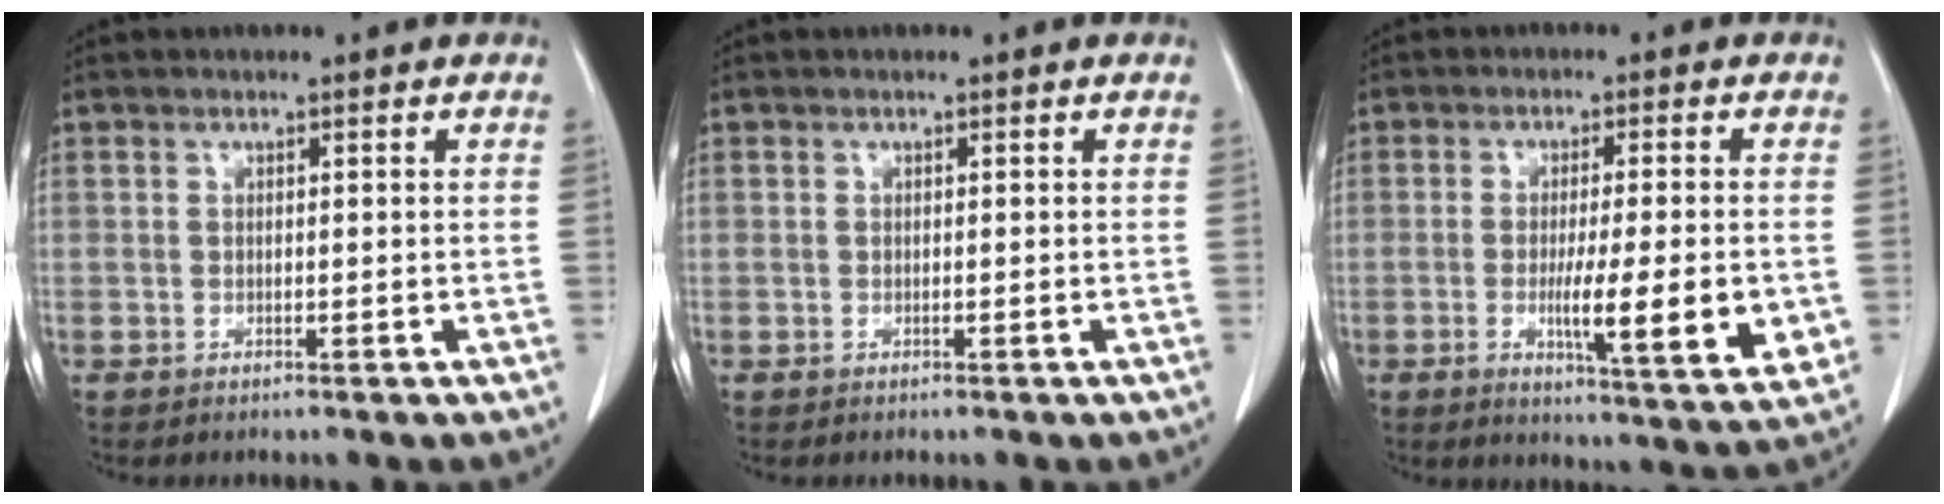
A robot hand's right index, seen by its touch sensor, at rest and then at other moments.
{"total": 0.0}
{"total": 11.1, "force": [-2.0, 1.0, 10.8], "torque": [-0.156, -0.023, -0.030]}